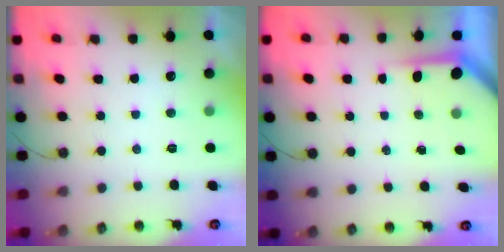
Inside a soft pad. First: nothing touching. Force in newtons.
{"total": 3.8, "press": 3.8, "slide": 0.4}